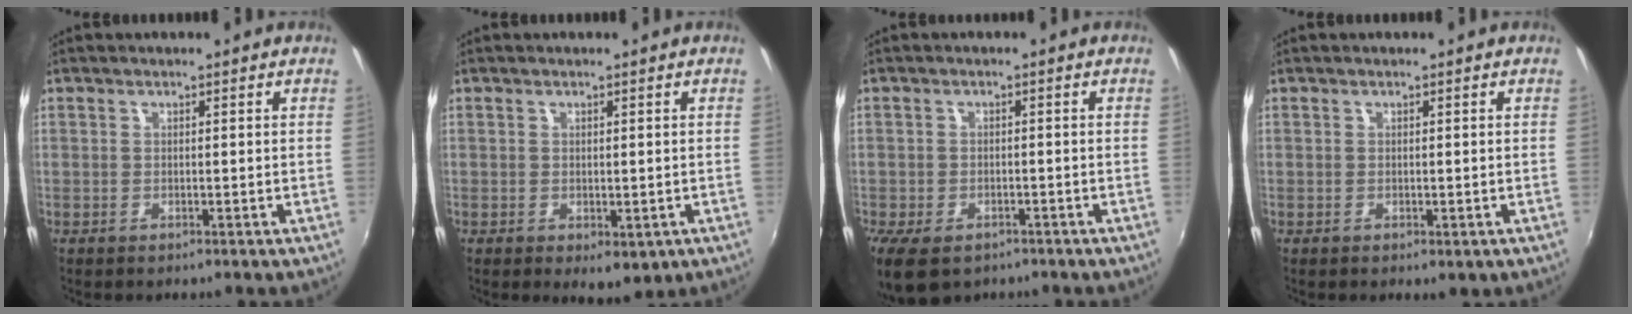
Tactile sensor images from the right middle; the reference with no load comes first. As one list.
[{"total": 3.3, "force": [-0.7, 2.1, 2.5], "torque": [-0.038, -0.014, -0.006]}, {"total": 7.8, "force": [-5.1, 4.2, 4.2], "torque": [-0.103, -0.034, -0.085]}, {"total": 0.8, "force": [0.0, 0.4, 0.6], "torque": [-0.010, -0.003, 0.000]}]